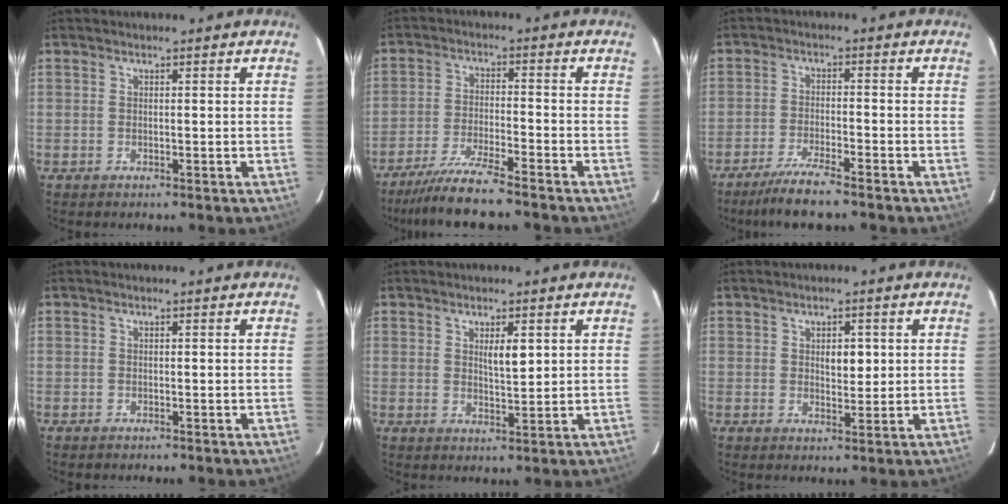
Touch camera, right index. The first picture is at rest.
{"total": 8.2, "force": [-7.0, -0.5, 4.2], "torque": [-0.073, -0.028, -0.125]}
{"total": 7.0, "force": [-5.7, -0.1, 4.1], "torque": [-0.074, -0.020, -0.100]}
{"total": 0.0}
{"total": 3.3, "force": [1.3, 0.8, 3.0], "torque": [-0.050, -0.004, 0.022]}
{"total": 3.3, "force": [0.8, 1.7, 2.7], "torque": [-0.038, -0.001, 0.015]}